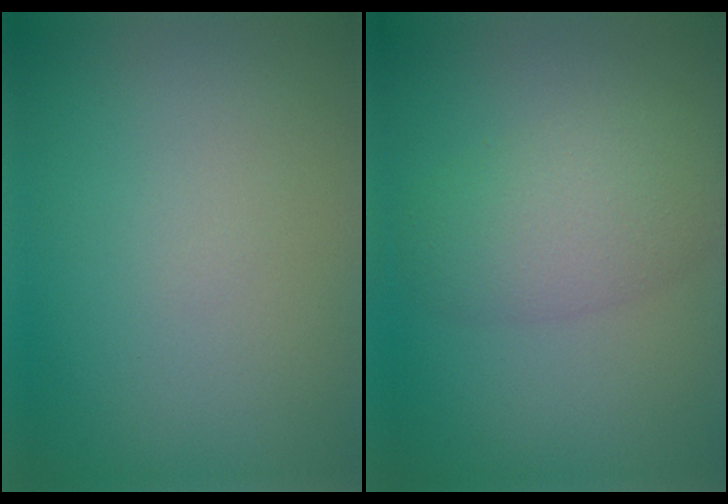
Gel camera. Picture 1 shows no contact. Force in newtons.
{"total": 4.5, "press": 4.5, "slide": 0.3}